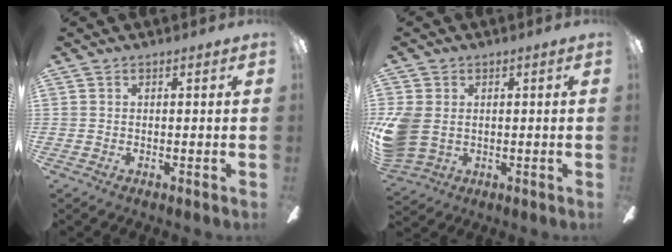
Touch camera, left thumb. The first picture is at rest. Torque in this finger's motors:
{"motor_torque": [-0.12, 0.54, 0.20, -0.15, 0.11]}